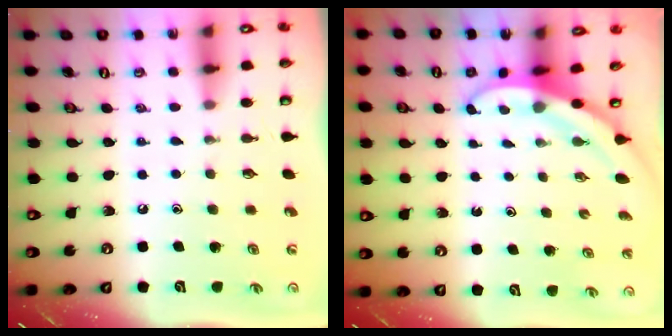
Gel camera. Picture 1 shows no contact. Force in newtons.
{"total": 3.3, "press": 3.3, "slide": 0.1}